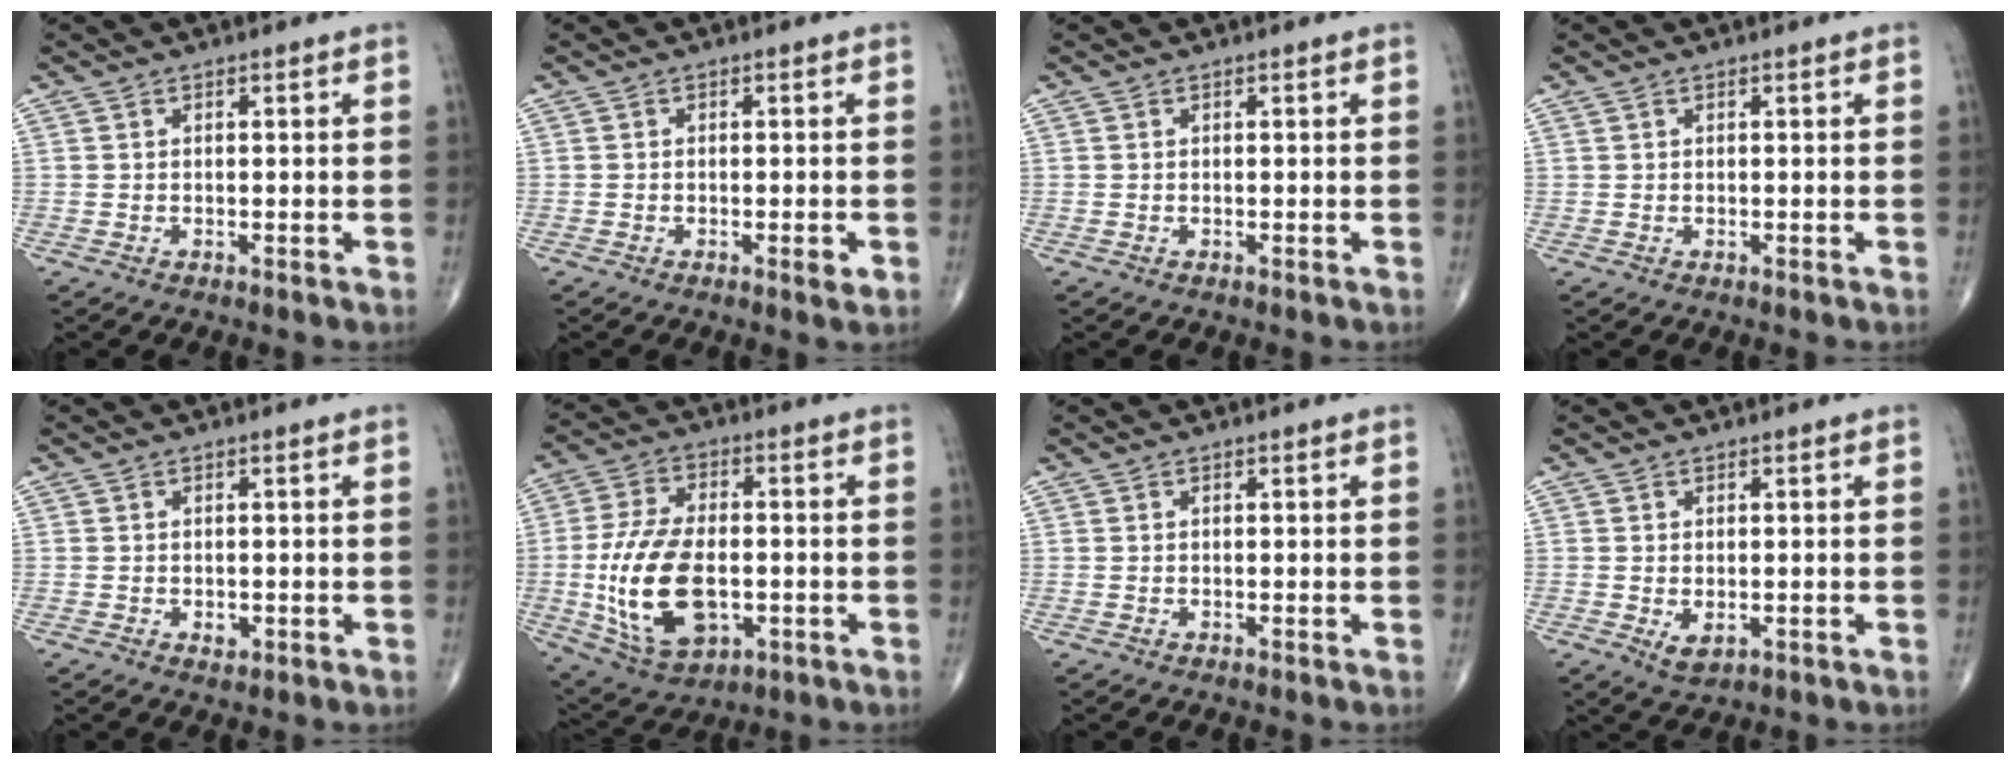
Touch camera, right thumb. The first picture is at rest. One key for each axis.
{"total": 1.7, "fx": -0.6, "fy": 0.5, "fz": 1.6, "tx": -0.020, "ty": -0.002, "tz": -0.011}
{"total": 0.0}
{"total": 0.0}
{"total": 1.5, "fx": -0.4, "fy": 1.0, "fz": 1.0, "tx": -0.011, "ty": -0.001, "tz": -0.005}
{"total": 17.9, "fx": -2.7, "fy": 10.0, "fz": 14.5, "tx": -0.274, "ty": 0.003, "tz": -0.035}
{"total": 0.0}
{"total": 2.8, "fx": -0.5, "fy": 1.6, "fz": 2.2, "tx": -0.030, "ty": -0.006, "tz": -0.002}